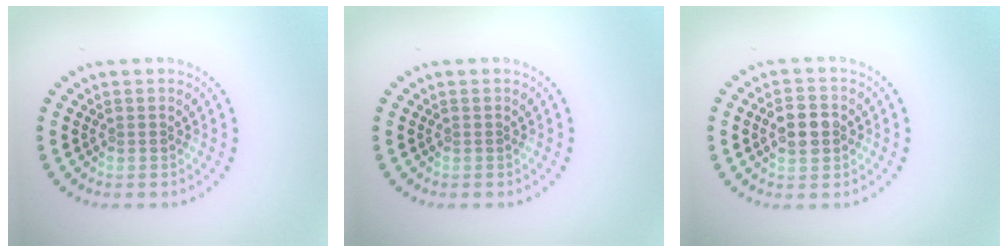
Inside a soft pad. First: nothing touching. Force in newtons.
{"total": 0.0}
{"total": 2.9, "press": 2.9, "slide": 0.2}